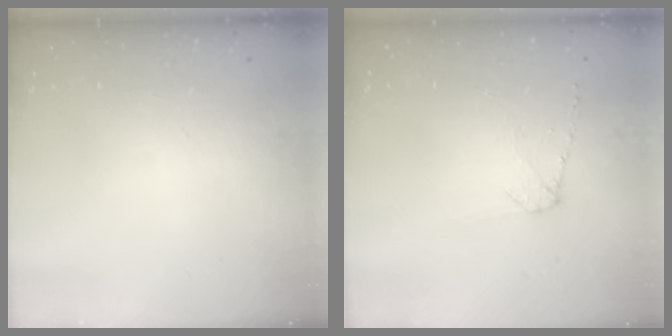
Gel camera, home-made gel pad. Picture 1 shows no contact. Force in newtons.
{"total": 5.3, "press": 5.3, "slide": 0.6}